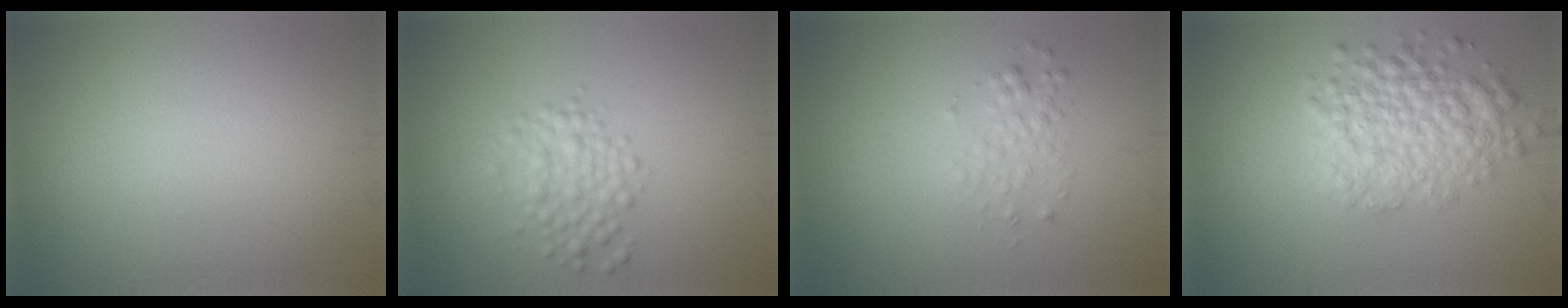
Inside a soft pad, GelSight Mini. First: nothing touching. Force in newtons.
{"total": 2.7, "press": 2.7, "slide": 0.1}
{"total": 1.4, "press": 1.4, "slide": 0.1}
{"total": 5.3, "press": 5.3, "slide": 0.2}